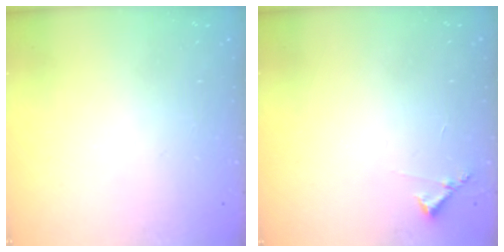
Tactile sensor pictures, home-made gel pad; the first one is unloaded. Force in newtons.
{"total": 6.4, "press": 6.4, "slide": 0.5}